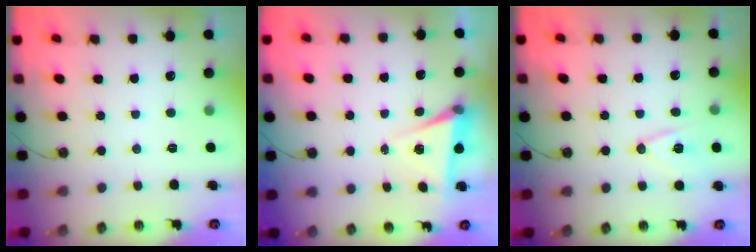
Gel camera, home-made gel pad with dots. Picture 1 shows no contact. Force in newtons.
{"total": 5.7, "press": 3.8, "slide": 4.3}
{"total": 11.1, "press": 10.5, "slide": 3.5}